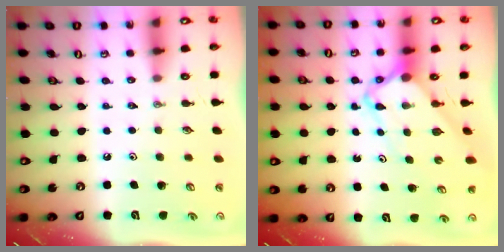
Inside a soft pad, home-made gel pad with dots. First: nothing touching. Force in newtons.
{"total": 4.8, "press": 4.8, "slide": 0.5}